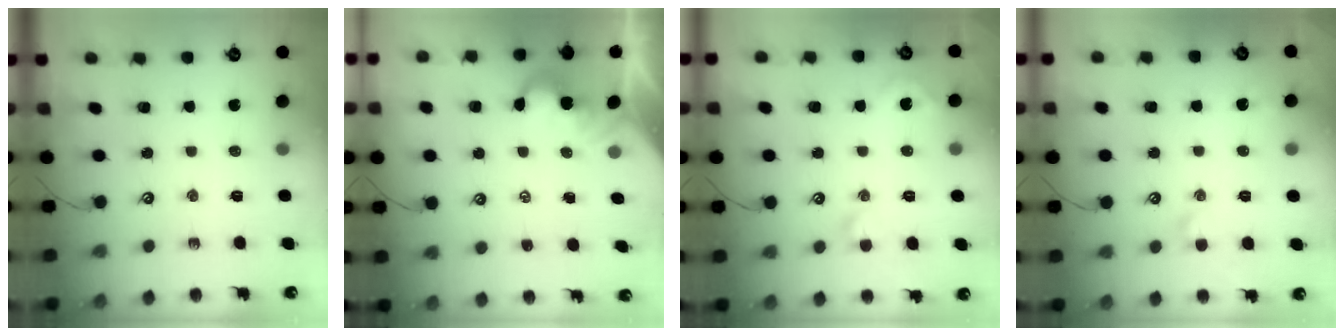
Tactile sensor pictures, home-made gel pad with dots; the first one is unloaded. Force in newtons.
{"total": 2.1, "press": 2.1, "slide": 0.4}
{"total": 4.2, "press": 4.2, "slide": 0.4}
{"total": 2.6, "press": 2.5, "slide": 0.8}